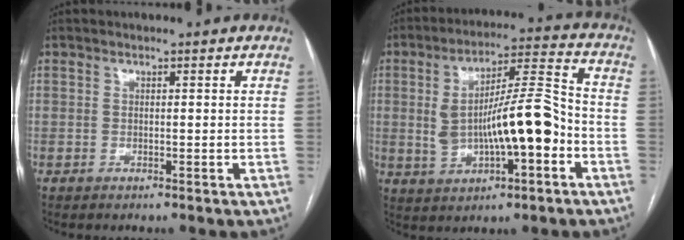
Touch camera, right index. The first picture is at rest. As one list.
[{"total": 13.9, "force": [-1.9, 3.4, 13.3], "torque": [-0.235, 0.024, -0.024]}]